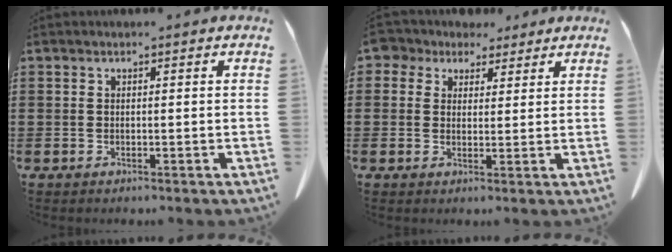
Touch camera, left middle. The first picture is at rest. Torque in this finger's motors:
{"motor_torque": [-0.26, 0.10, 0.10, 0.00]}